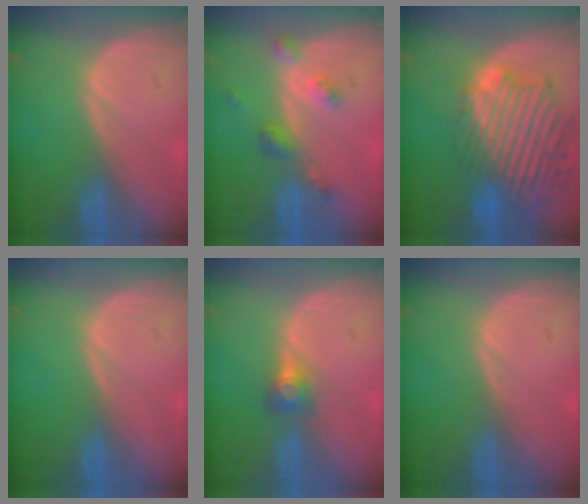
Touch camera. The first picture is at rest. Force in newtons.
{"total": 4.5, "press": 4.0, "slide": 2.0}
{"total": 13.9, "press": 11.7, "slide": 7.4}
{"total": 0.0}
{"total": 2.8, "press": 2.6, "slide": 1.0}
{"total": 0.0}